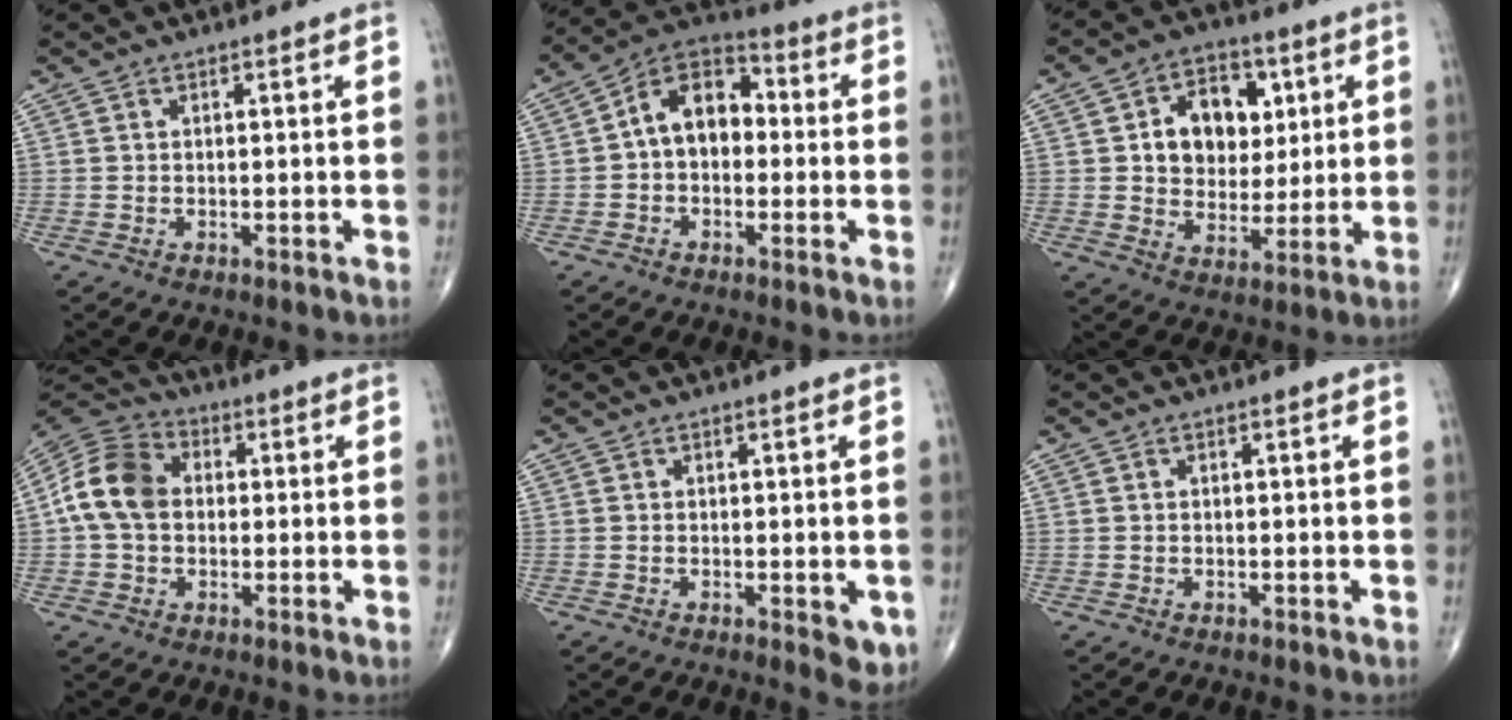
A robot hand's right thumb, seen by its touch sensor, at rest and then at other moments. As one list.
[{"total": 11.1, "force": [0.2, 7.7, 8.1], "torque": [-0.103, 0.038, -0.015]}, {"total": 13.2, "force": [3.2, 9.9, 8.1], "torque": [-0.067, -0.003, 0.054]}, {"total": 11.4, "force": [0.5, 8.6, 7.5], "torque": [-0.138, 0.029, -0.002]}, {"total": 4.1, "force": [-1.1, 1.8, 3.5], "torque": [-0.024, -0.007, -0.013]}, {"total": 0.0}]